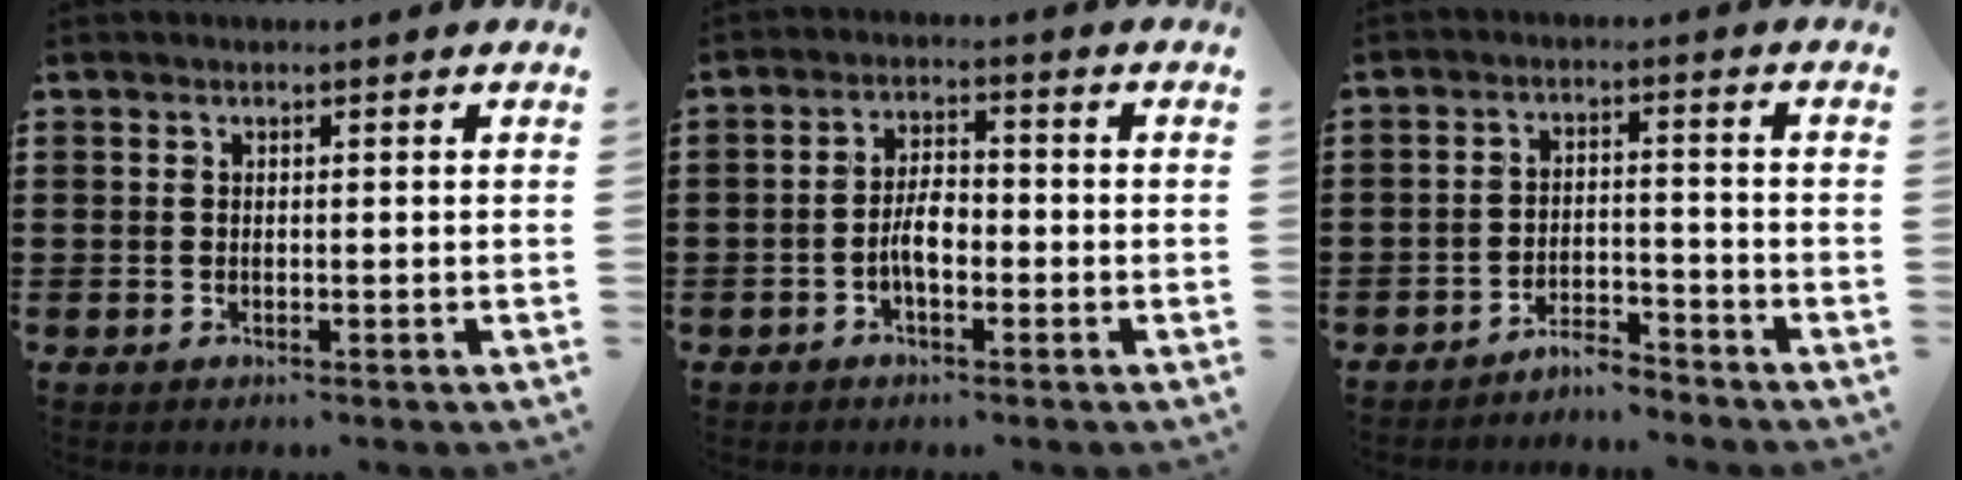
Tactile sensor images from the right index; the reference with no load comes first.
{"total": 4.2, "force": [-1.3, 1.8, 3.6], "torque": [-0.069, 0.006, -0.026]}
{"total": 3.8, "force": [-3.8, 0.3, 0.3], "torque": [-0.011, 0.004, -0.080]}